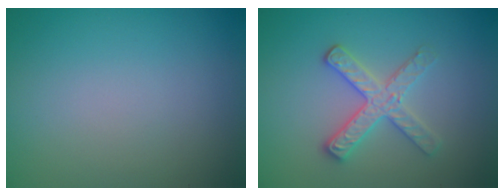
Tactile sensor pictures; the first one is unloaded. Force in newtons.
{"total": 3.0, "press": 2.8, "slide": 1.0}